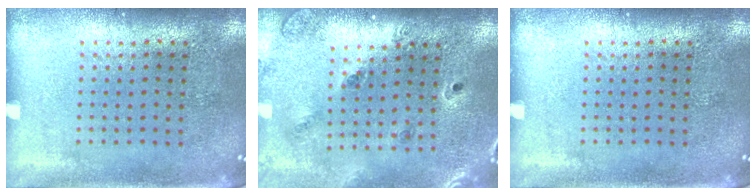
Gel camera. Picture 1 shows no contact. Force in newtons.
{"total": 1.4, "press": 1.4, "slide": 0.3}
{"total": 0.0}